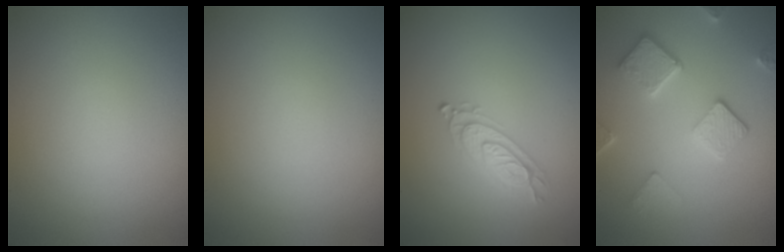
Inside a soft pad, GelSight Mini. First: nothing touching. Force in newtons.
{"total": 0.0}
{"total": 2.1, "press": 2.1, "slide": 0.5}
{"total": 5.0, "press": 3.9, "slide": 3.2}